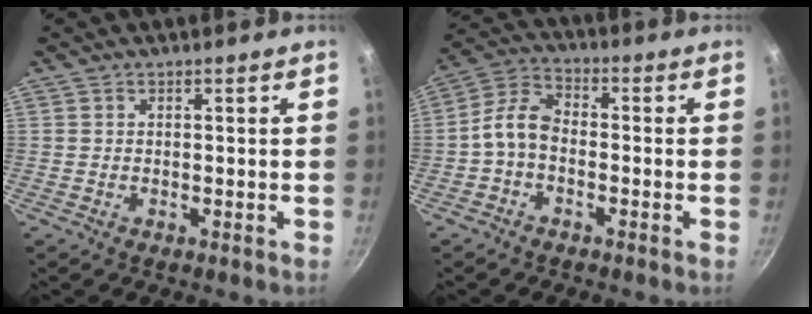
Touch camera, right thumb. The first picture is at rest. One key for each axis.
{"total": 6.9, "fx": -1.7, "fy": 4.3, "fz": 5.1, "tx": -0.100, "ty": 0.034, "tz": -0.047}